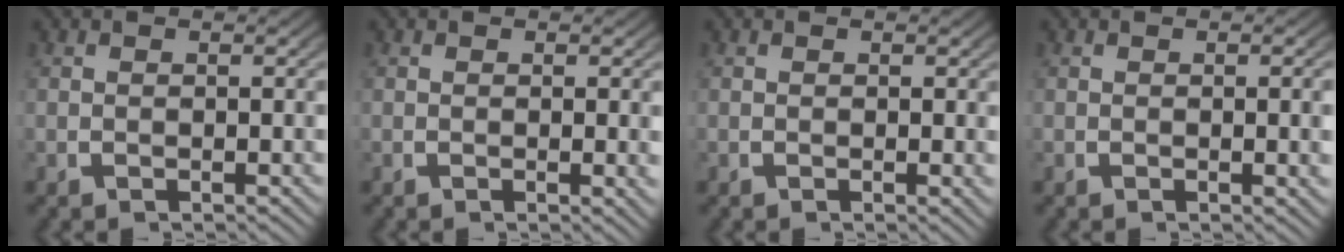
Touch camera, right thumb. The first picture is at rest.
{"total": 0.9, "force": [0.2, 0.0, 0.9], "torque": [-0.012, -0.002, 0.002]}
{"total": 0.5, "force": [0.1, 0.1, 0.5], "torque": [-0.010, -0.001, 0.003]}
{"total": 1.2, "force": [0.1, 0.0, 1.2], "torque": [-0.016, 0.002, 0.001]}